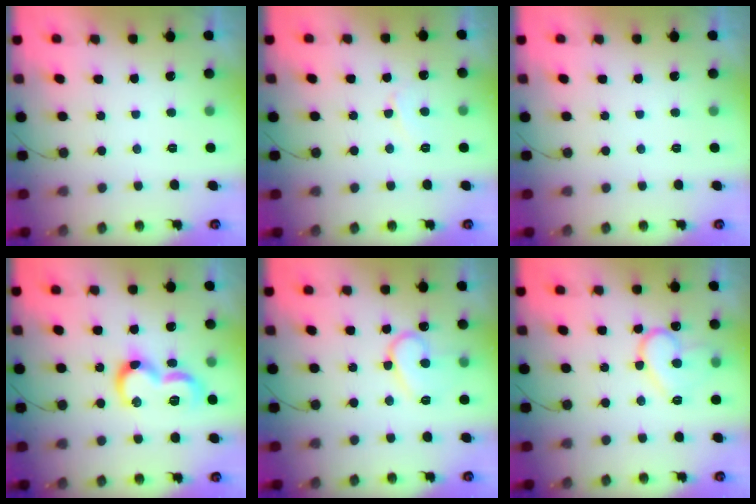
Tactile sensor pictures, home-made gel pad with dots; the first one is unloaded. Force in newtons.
{"total": 3.9, "press": 3.8, "slide": 0.5}
{"total": 0.0}
{"total": 13.0, "press": 12.9, "slide": 1.2}
{"total": 12.2, "press": 12.1, "slide": 1.3}
{"total": 12.8, "press": 12.7, "slide": 1.2}